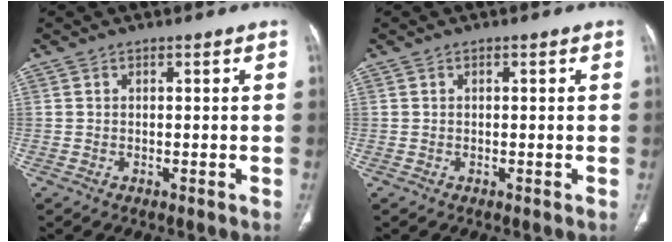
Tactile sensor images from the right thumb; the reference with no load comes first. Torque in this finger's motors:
{"motor_torque": [-0.36, 0.05, -0.34, 0.17, 0.04]}